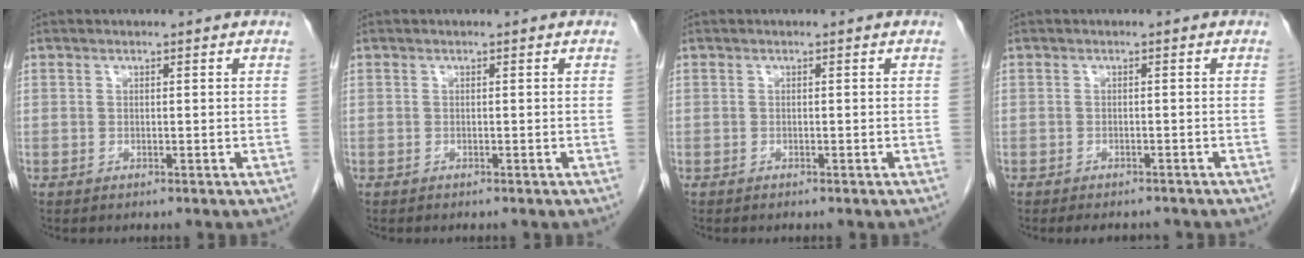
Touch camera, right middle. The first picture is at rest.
{"total": 0.0}
{"total": 0.0}
{"total": 4.2, "force": [-3.7, 1.5, 1.3], "torque": [-0.015, -0.004, -0.047]}